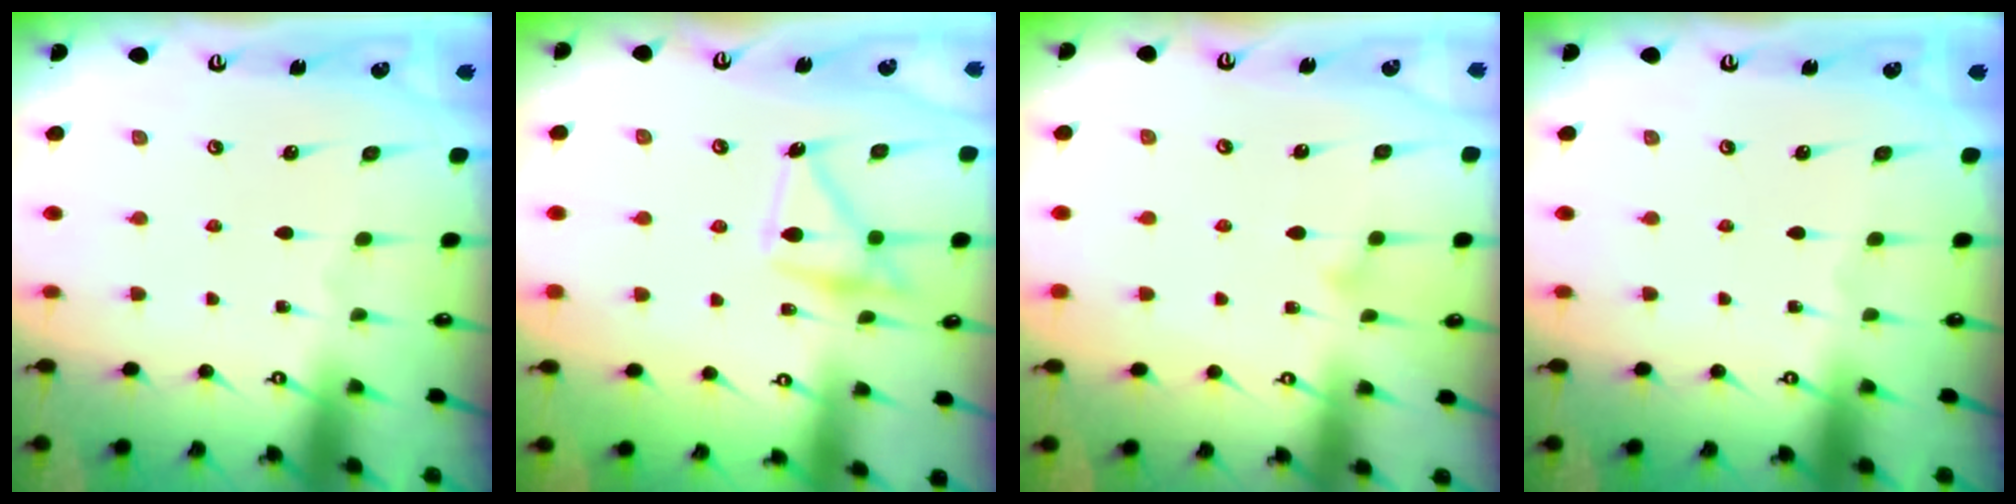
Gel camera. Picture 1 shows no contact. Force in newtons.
{"total": 16.4, "press": 16.4, "slide": 0.8}
{"total": 8.4, "press": 8.4, "slide": 0.5}
{"total": 0.0}